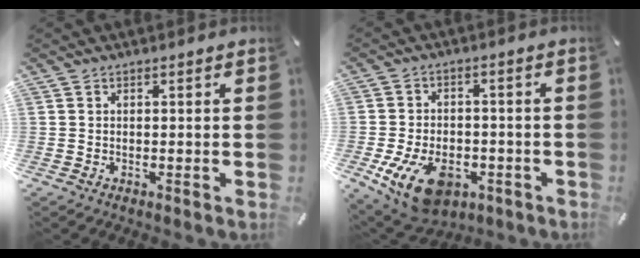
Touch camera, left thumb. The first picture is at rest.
{"total": 13.0, "force": [-5.4, 8.2, 8.5], "torque": [-0.166, 0.024, -0.091]}